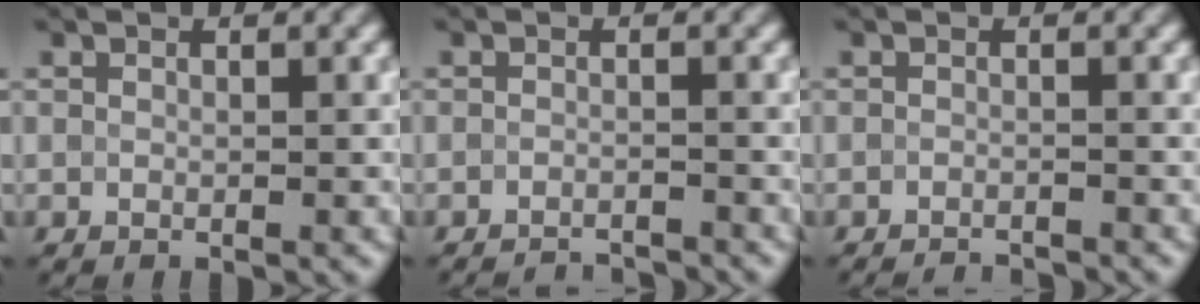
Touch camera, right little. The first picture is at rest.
{"total": 2.7, "force": [-2.6, 0.3, 0.6], "torque": [0.007, -0.003, -0.038]}
{"total": 2.4, "force": [-2.2, 0.3, 0.7], "torque": [0.007, -0.004, -0.032]}